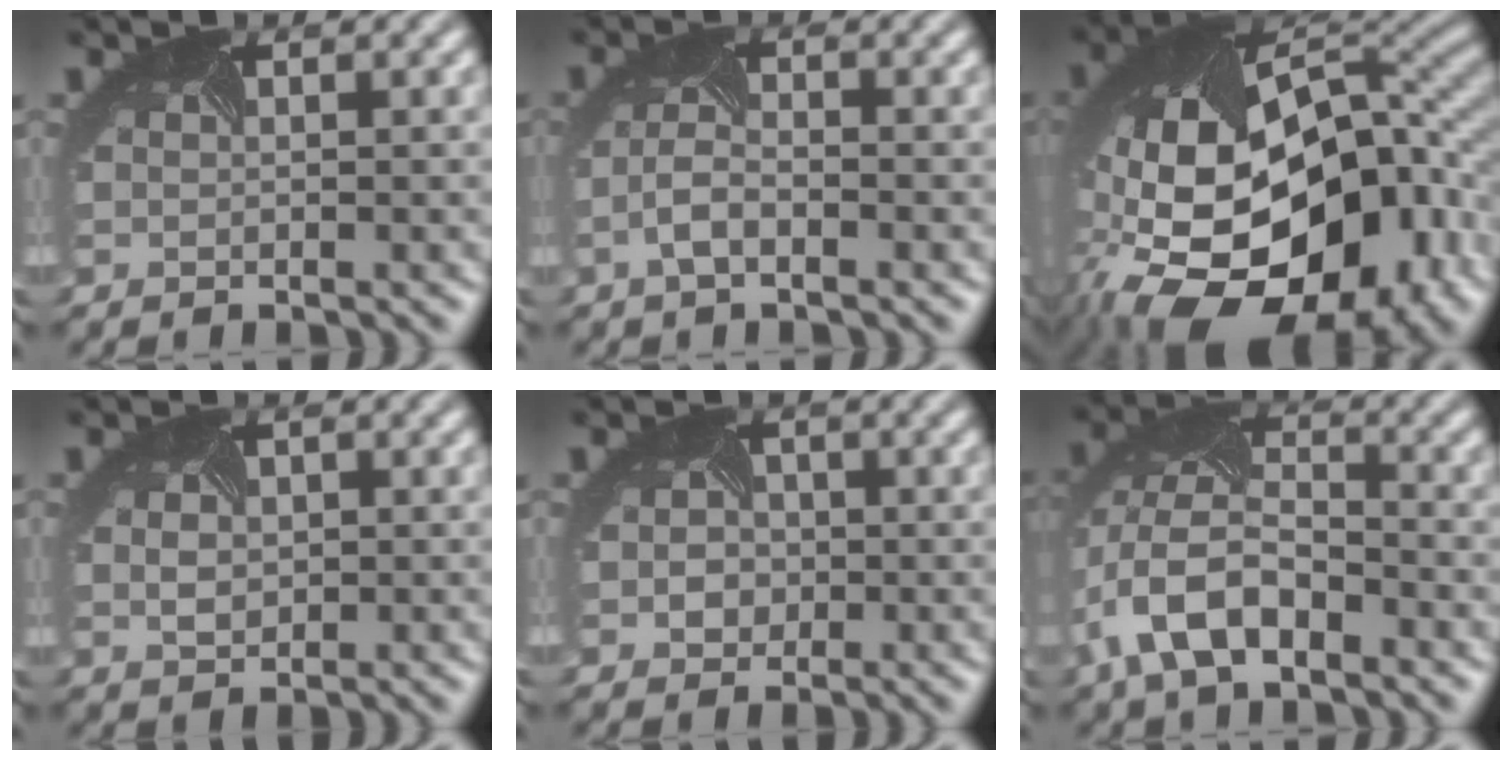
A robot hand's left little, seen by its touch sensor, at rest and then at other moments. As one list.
[{"total": 2.5, "force": [-1.4, 0.8, 1.9], "torque": [-0.049, 0.001, -0.028]}, {"total": 19.1, "force": [-6.9, 11.1, 13.9], "torque": [-0.273, -0.035, -0.089]}, {"total": 1.6, "force": [-0.1, 1.4, 0.8], "torque": [-0.023, 0.000, 0.009]}, {"total": 2.1, "force": [-0.2, 1.9, 0.7], "torque": [-0.003, 0.002, -0.006]}, {"total": 8.4, "force": [-3.4, 4.8, 5.9], "torque": [-0.129, -0.001, -0.068]}]